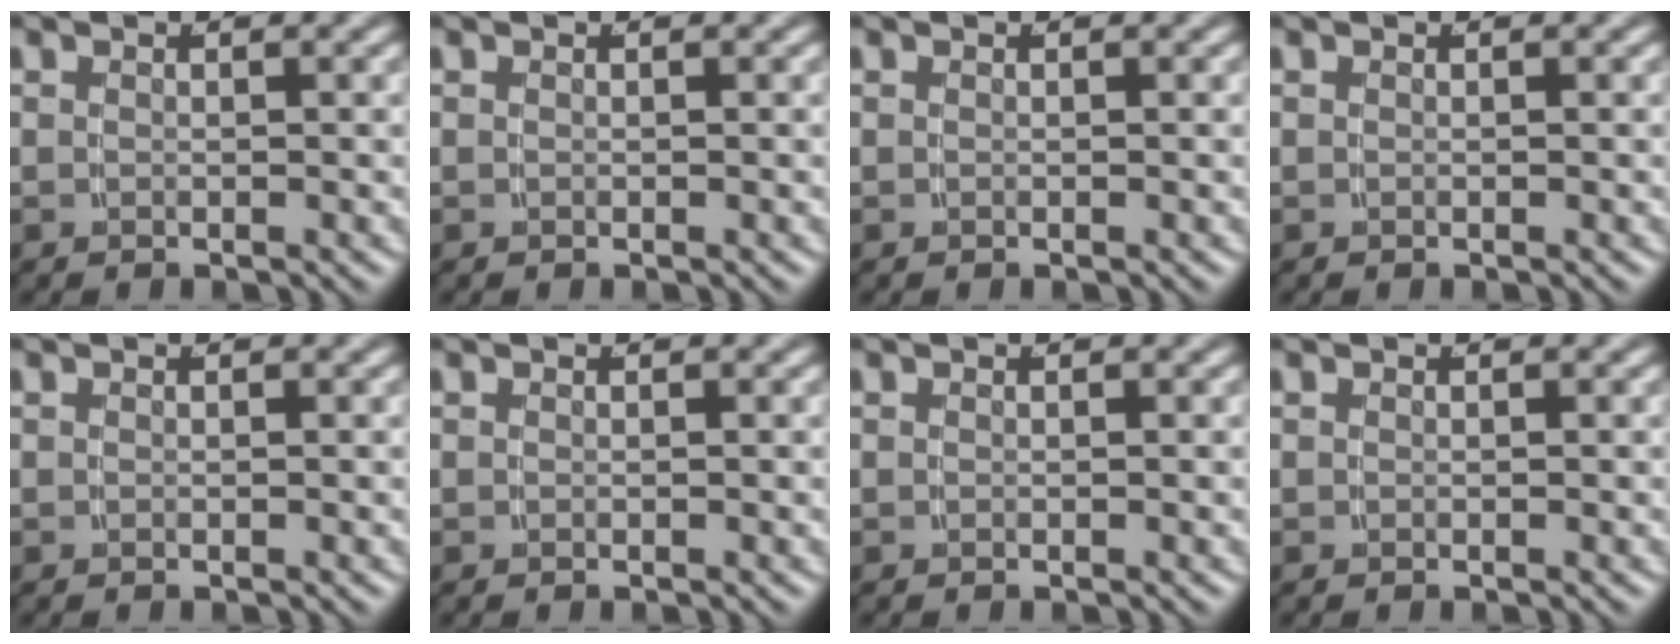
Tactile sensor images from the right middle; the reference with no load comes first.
{"total": 0.0}
{"total": 0.0}
{"total": 0.0}
{"total": 0.0}
{"total": 0.0}
{"total": 0.0}
{"total": 0.0}